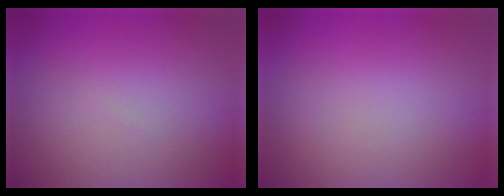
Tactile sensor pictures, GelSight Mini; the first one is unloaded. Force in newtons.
{"total": 0.0}